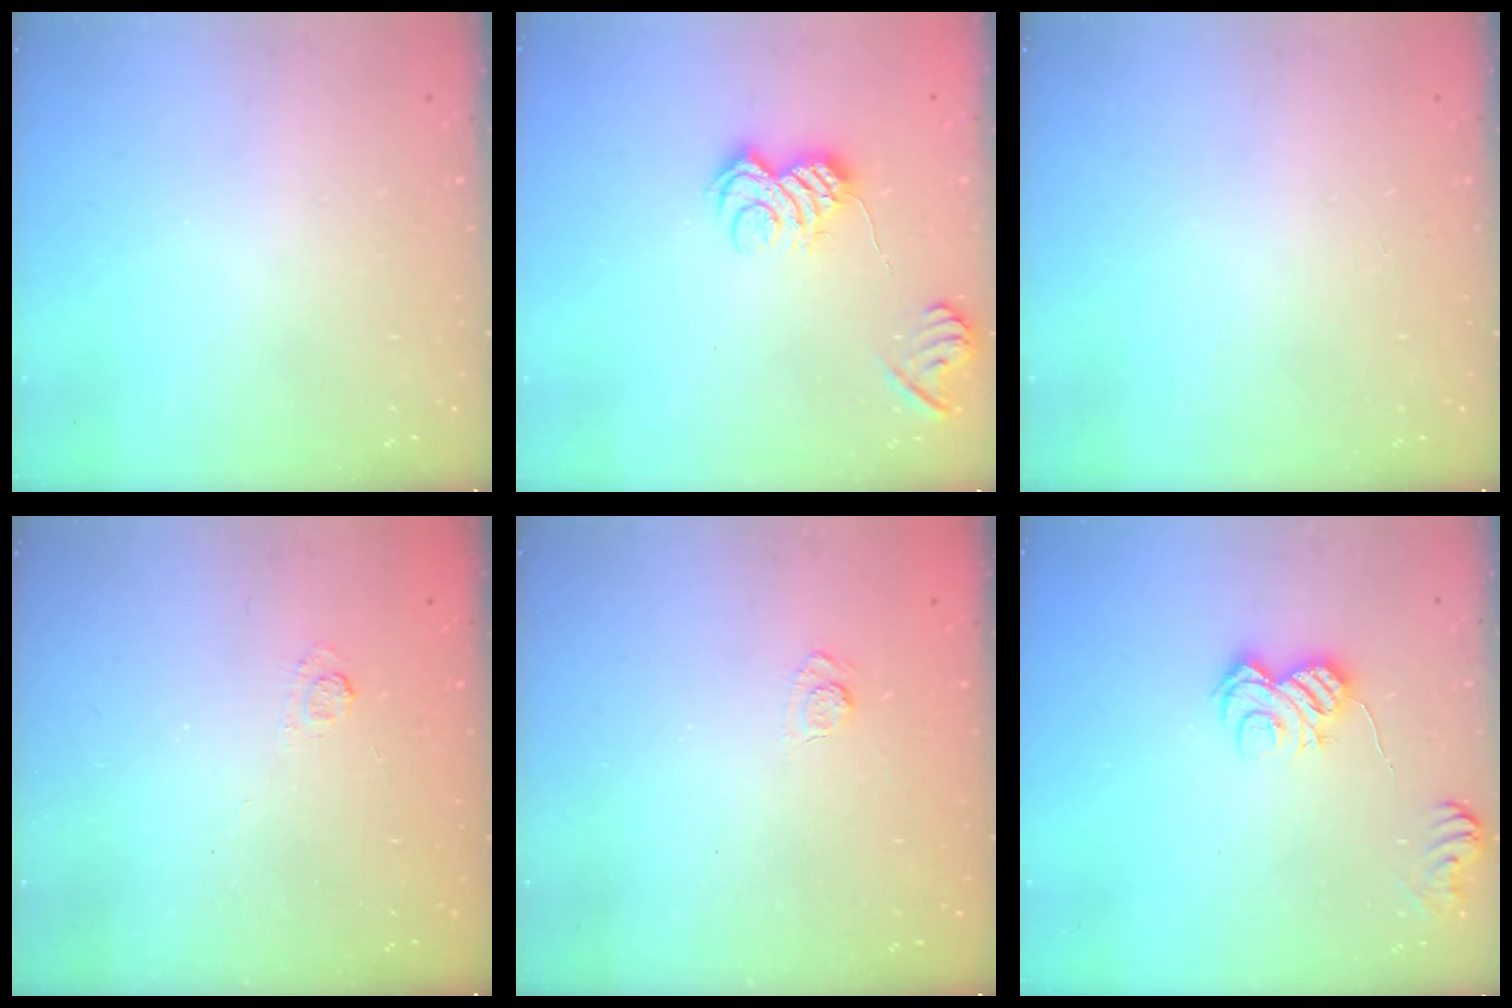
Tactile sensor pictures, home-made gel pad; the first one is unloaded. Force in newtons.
{"total": 8.8, "press": 8.7, "slide": 1.3}
{"total": 0.0}
{"total": 1.7, "press": 1.1, "slide": 1.3}
{"total": 2.7, "press": 2.3, "slide": 1.4}
{"total": 8.2, "press": 8.2, "slide": 0.8}